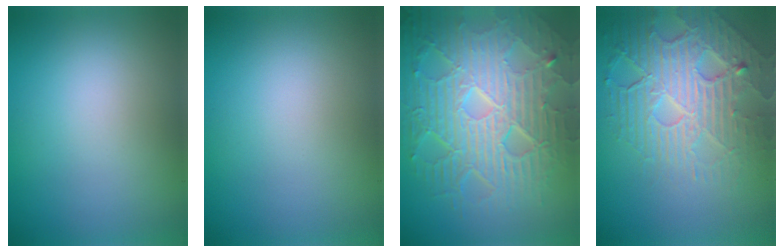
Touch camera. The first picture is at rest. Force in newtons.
{"total": 0.0}
{"total": 10.9, "press": 6.8, "slide": 8.5}
{"total": 7.4, "press": 5.3, "slide": 5.1}